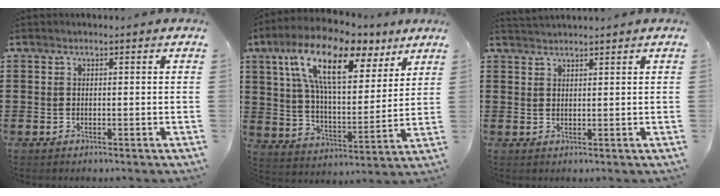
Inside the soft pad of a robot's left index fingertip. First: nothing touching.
{"total": 16.1, "force": [9.5, 5.9, 11.6], "torque": [-0.233, -0.022, 0.166]}
{"total": 1.6, "force": [1.6, 0.0, 0.2], "torque": [-0.007, 0.002, 0.032]}